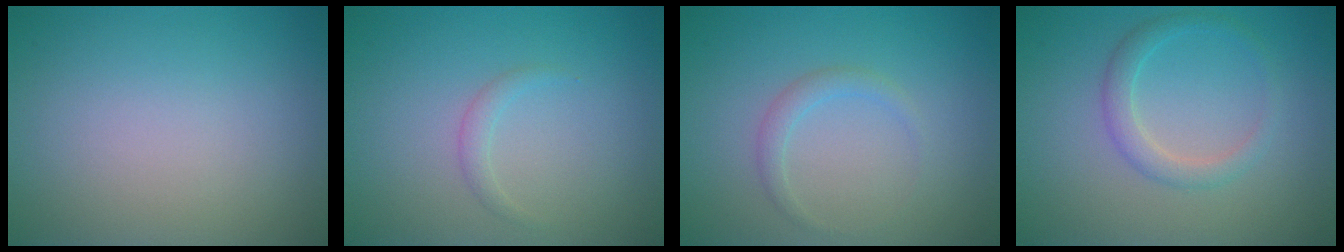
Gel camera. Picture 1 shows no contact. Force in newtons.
{"total": 1.0, "press": 1.0, "slide": 0.2}
{"total": 1.3, "press": 1.3, "slide": 0.1}
{"total": 2.1, "press": 2.1, "slide": 0.1}